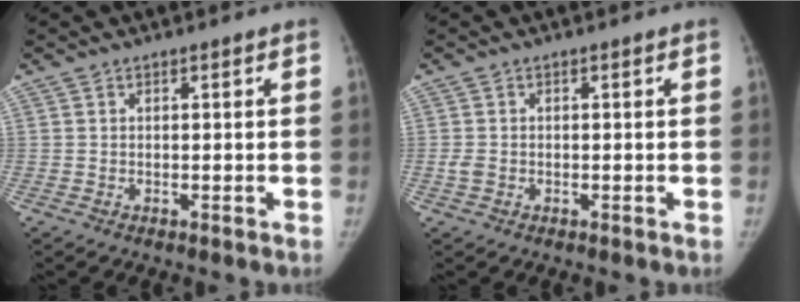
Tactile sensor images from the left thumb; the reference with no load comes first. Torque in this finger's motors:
{"motor_torque": [-0.34, 0.00, 0.10, 0.21, 0.00]}